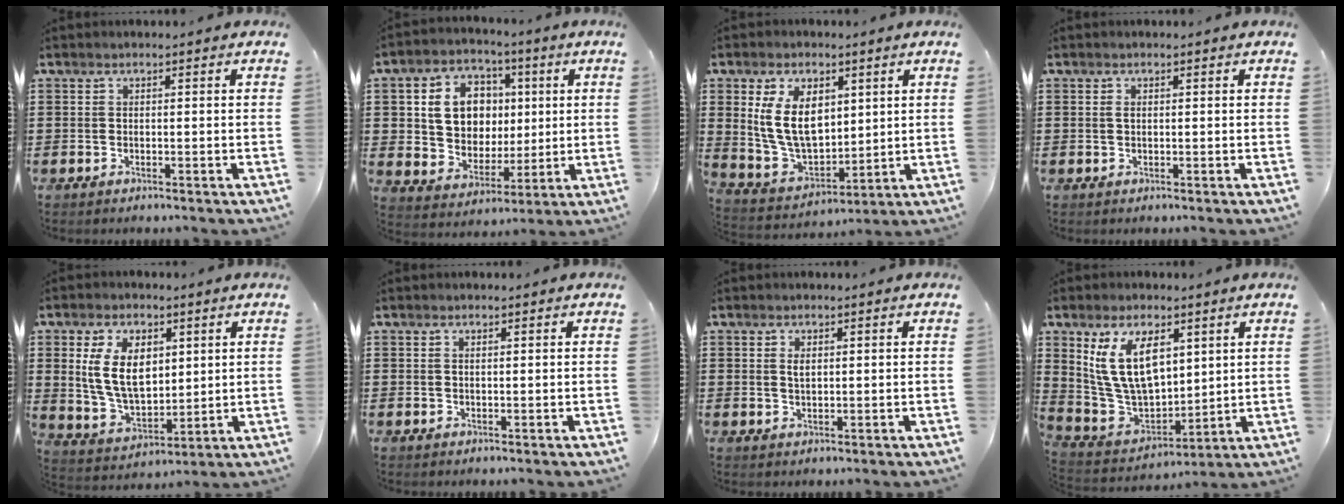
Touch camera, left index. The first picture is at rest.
{"total": 9.8, "force": [2.3, 8.2, 5.0], "torque": [-0.104, 0.018, 0.043]}
{"total": 10.8, "force": [3.4, 6.6, 7.8], "torque": [-0.182, 0.002, 0.061]}
{"total": 1.0, "force": [0.2, 0.5, 0.9], "torque": [-0.019, 0.003, 0.003]}
{"total": 10.2, "force": [3.0, 6.2, 7.6], "torque": [-0.171, 0.007, 0.053]}
{"total": 0.8, "force": [0.3, 0.3, 0.7], "torque": [-0.015, 0.002, 0.005]}
{"total": 1.5, "force": [0.5, 0.6, 1.2], "torque": [-0.026, 0.004, 0.009]}
{"total": 12.6, "force": [5.0, 6.9, 9.2], "torque": [-0.219, 0.001, 0.093]}